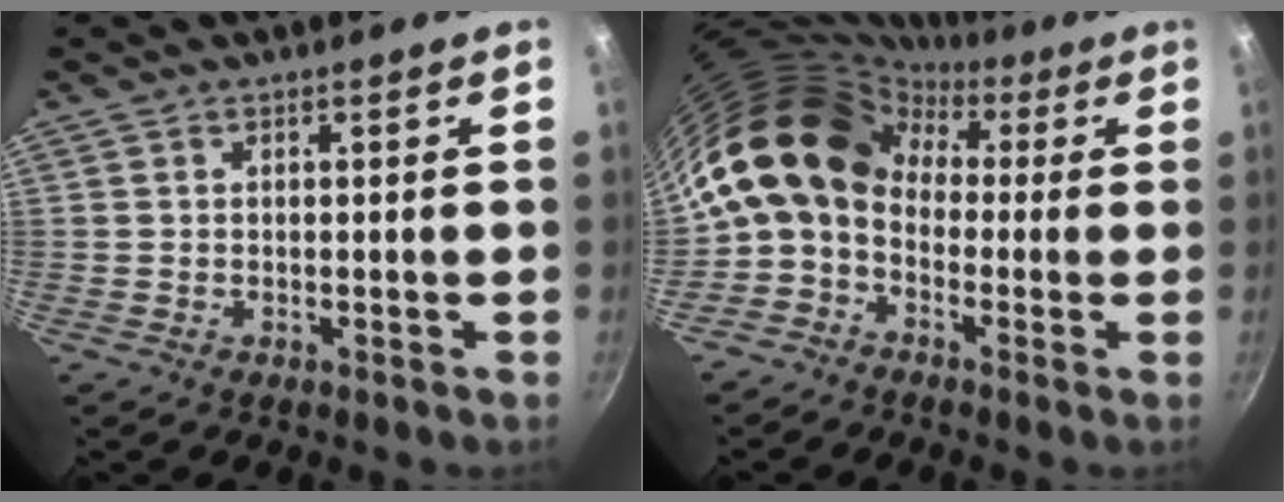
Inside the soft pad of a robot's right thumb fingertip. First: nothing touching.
{"total": 14.1, "force": [0.6, 10.9, 8.9], "torque": [-0.137, 0.044, -0.017]}